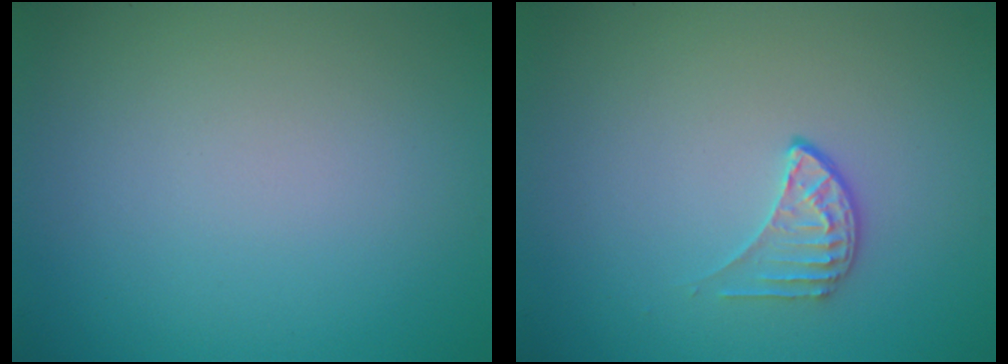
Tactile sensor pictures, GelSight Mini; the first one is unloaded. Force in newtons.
{"total": 1.6, "press": 1.0, "slide": 1.2}